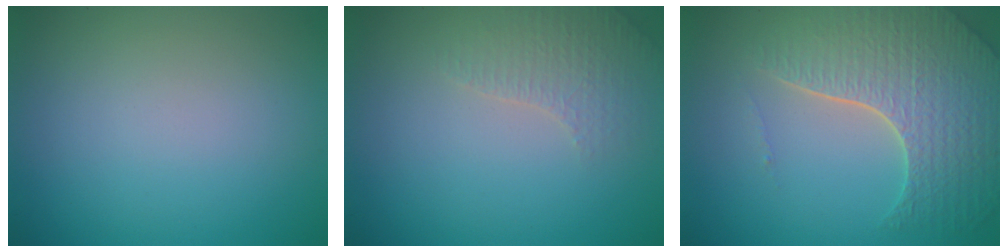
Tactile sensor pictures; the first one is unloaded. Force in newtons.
{"total": 2.3, "press": 2.2, "slide": 0.7}
{"total": 7.0, "press": 5.2, "slide": 4.6}